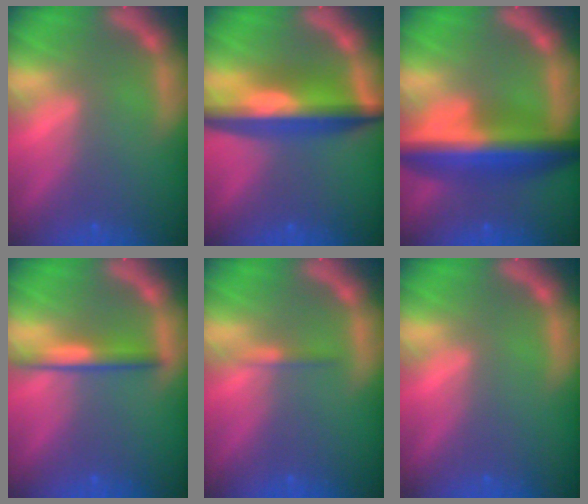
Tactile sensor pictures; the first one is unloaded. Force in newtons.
{"total": 8.5}
{"total": 9.5}
{"total": 3.0}
{"total": 0.9}
{"total": 0.0}